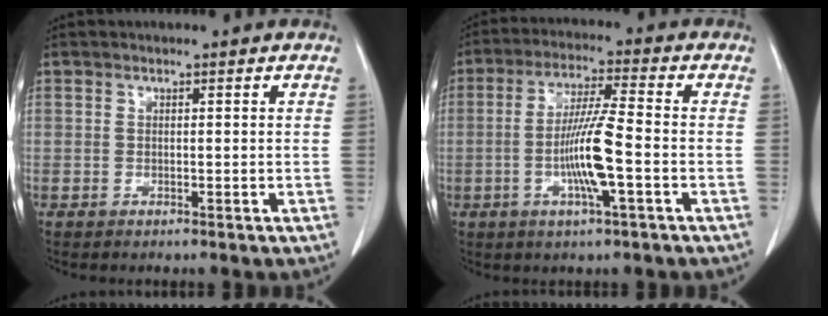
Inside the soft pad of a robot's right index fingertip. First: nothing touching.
{"total": 9.3, "force": [-2.2, 0.0, 9.0], "torque": [-0.175, -0.005, -0.045]}